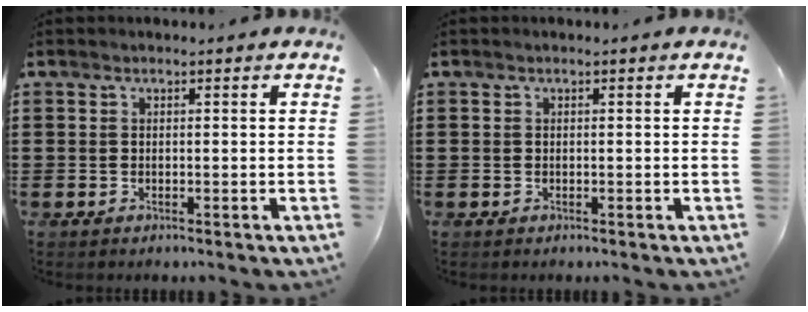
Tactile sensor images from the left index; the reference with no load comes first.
{"total": 0.0}